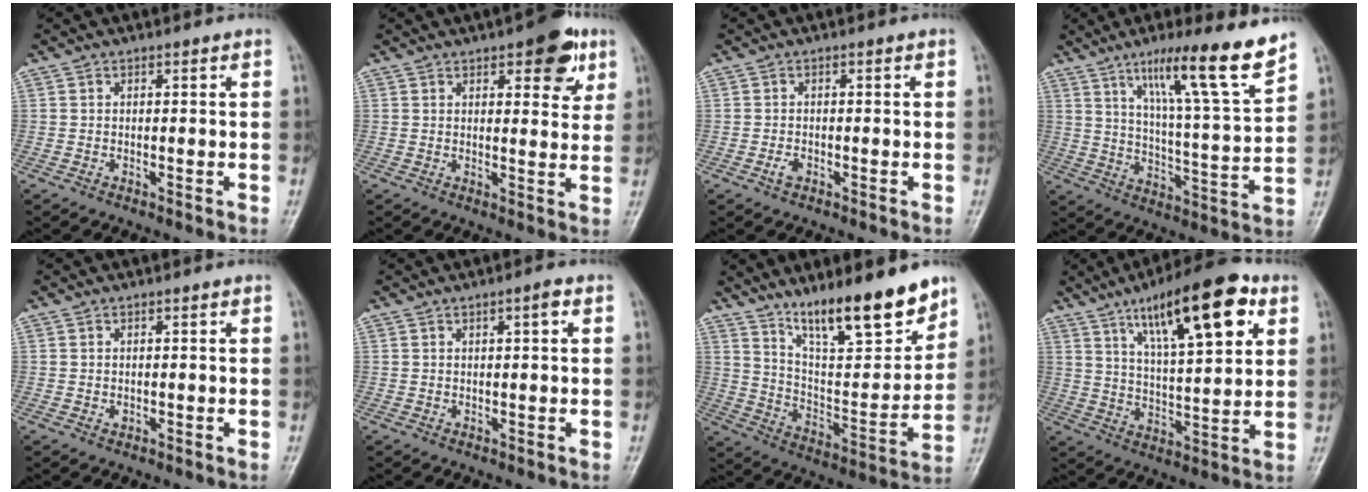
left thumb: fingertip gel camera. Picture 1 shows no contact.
{"total": 8.9, "force": [4.6, 3.6, 6.8], "torque": [-0.059, -0.016, 0.053]}
{"total": 1.4, "force": [-0.7, 0.9, 0.9], "torque": [-0.019, 0.002, -0.014]}
{"total": 16.6, "force": [11.0, 0.8, 12.5], "torque": [-0.186, -0.059, 0.176]}
{"total": 0.6, "force": [0.0, 0.4, 0.4], "torque": [-0.002, 0.000, 0.002]}
{"total": 2.0, "force": [0.8, 0.3, 1.8], "torque": [-0.030, 0.001, 0.011]}
{"total": 18.6, "force": [13.4, 4.4, 12.2], "torque": [-0.157, -0.082, 0.232]}
{"total": 19.5, "force": [9.3, 6.1, 16.0], "torque": [-0.221, -0.026, 0.150]}